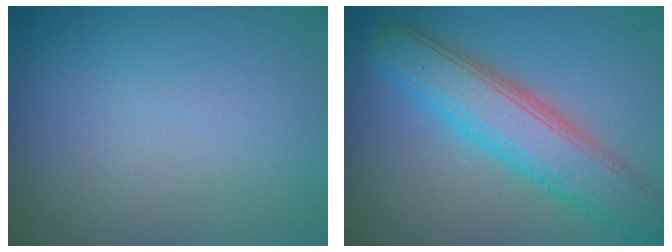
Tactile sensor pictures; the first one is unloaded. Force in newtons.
{"total": 6.8, "press": 6.8, "slide": 0.1}